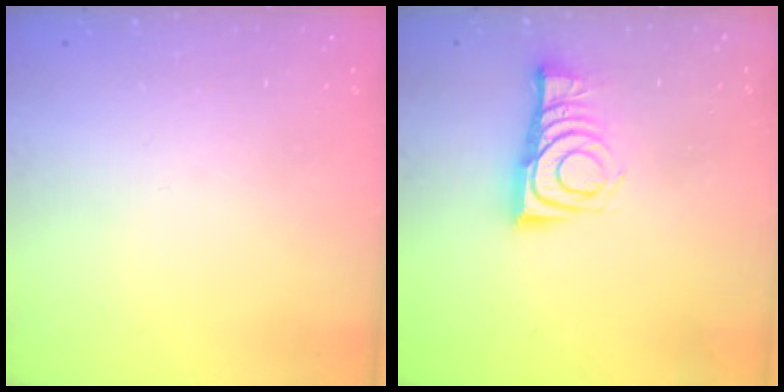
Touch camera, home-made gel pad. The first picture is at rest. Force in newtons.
{"total": 9.0, "press": 9.0, "slide": 0.2}